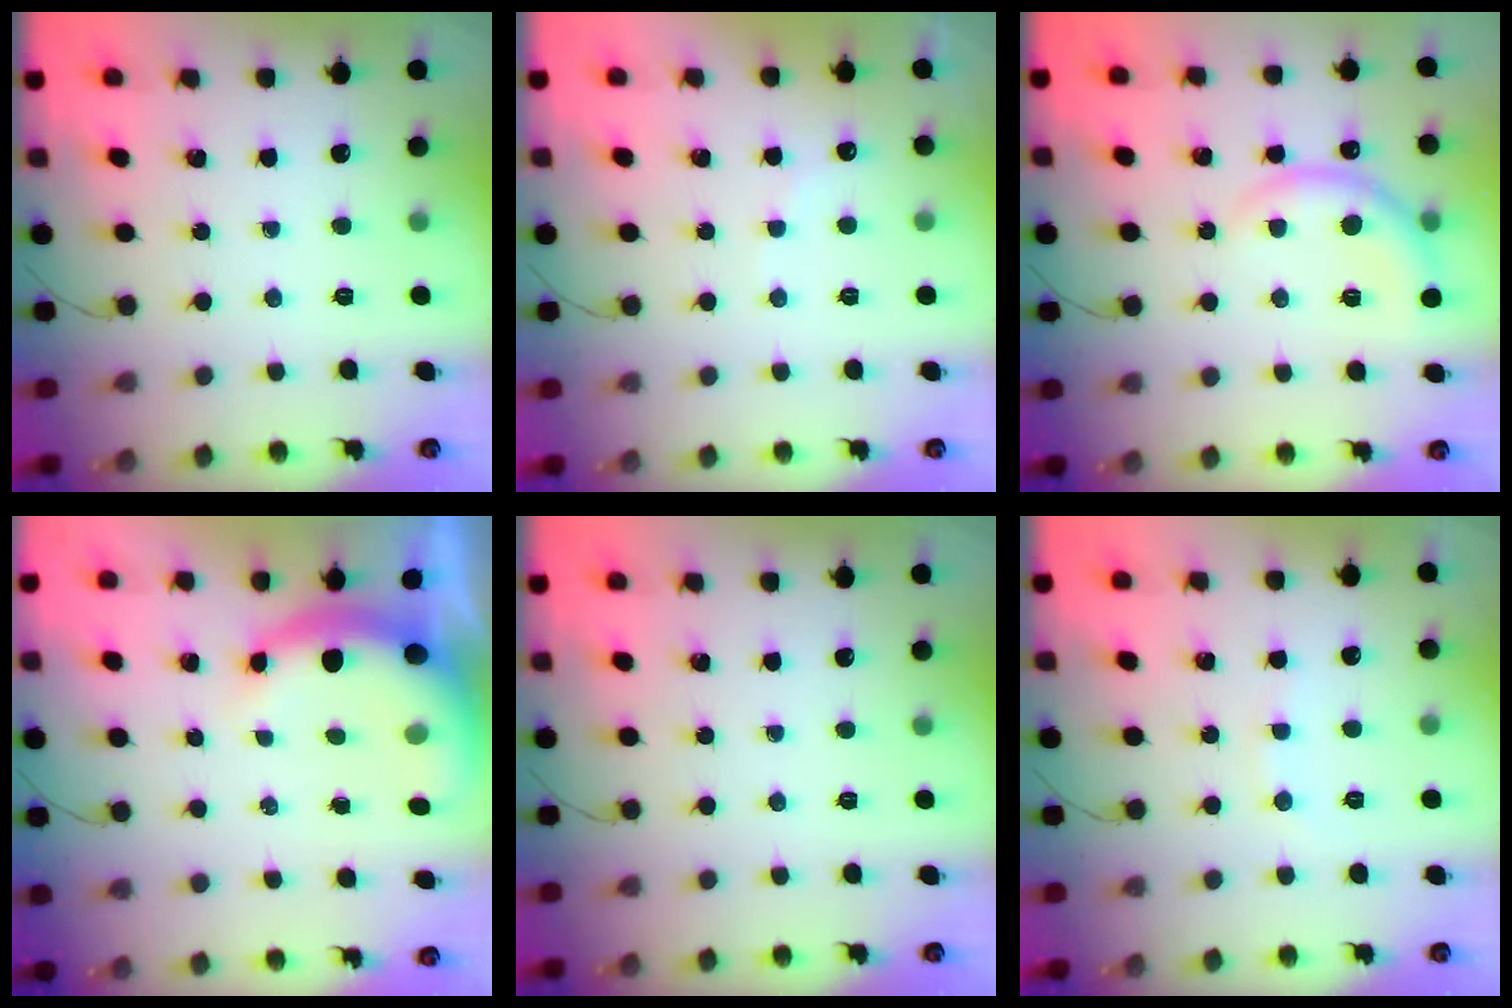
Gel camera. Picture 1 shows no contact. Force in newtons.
{"total": 5.3, "press": 5.2, "slide": 1.0}
{"total": 7.2, "press": 7.1, "slide": 0.5}
{"total": 8.2, "press": 8.1, "slide": 1.4}
{"total": 0.0}
{"total": 4.2, "press": 4.1, "slide": 1.1}